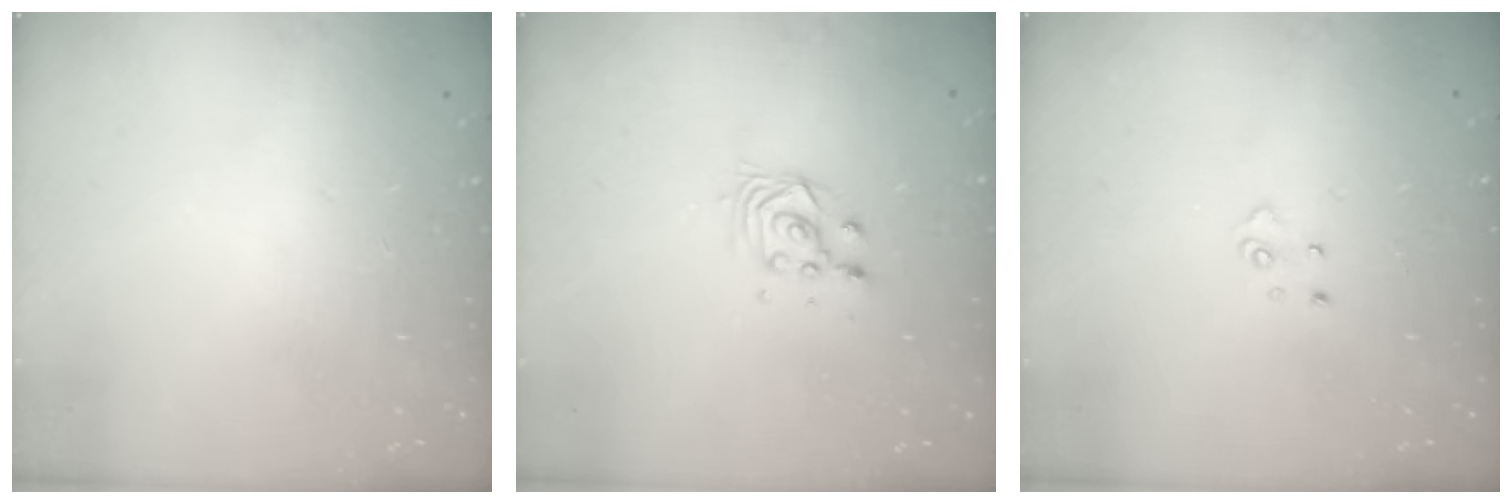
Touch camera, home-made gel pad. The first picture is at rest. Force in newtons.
{"total": 2.8, "press": 2.8, "slide": 0.2}
{"total": 4.1, "press": 4.1, "slide": 0.4}